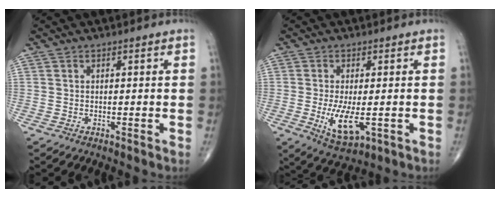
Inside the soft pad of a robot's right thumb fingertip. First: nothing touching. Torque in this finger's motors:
{"motor_torque": [0.44, 0.86, 0.78, -0.03, 0.25]}